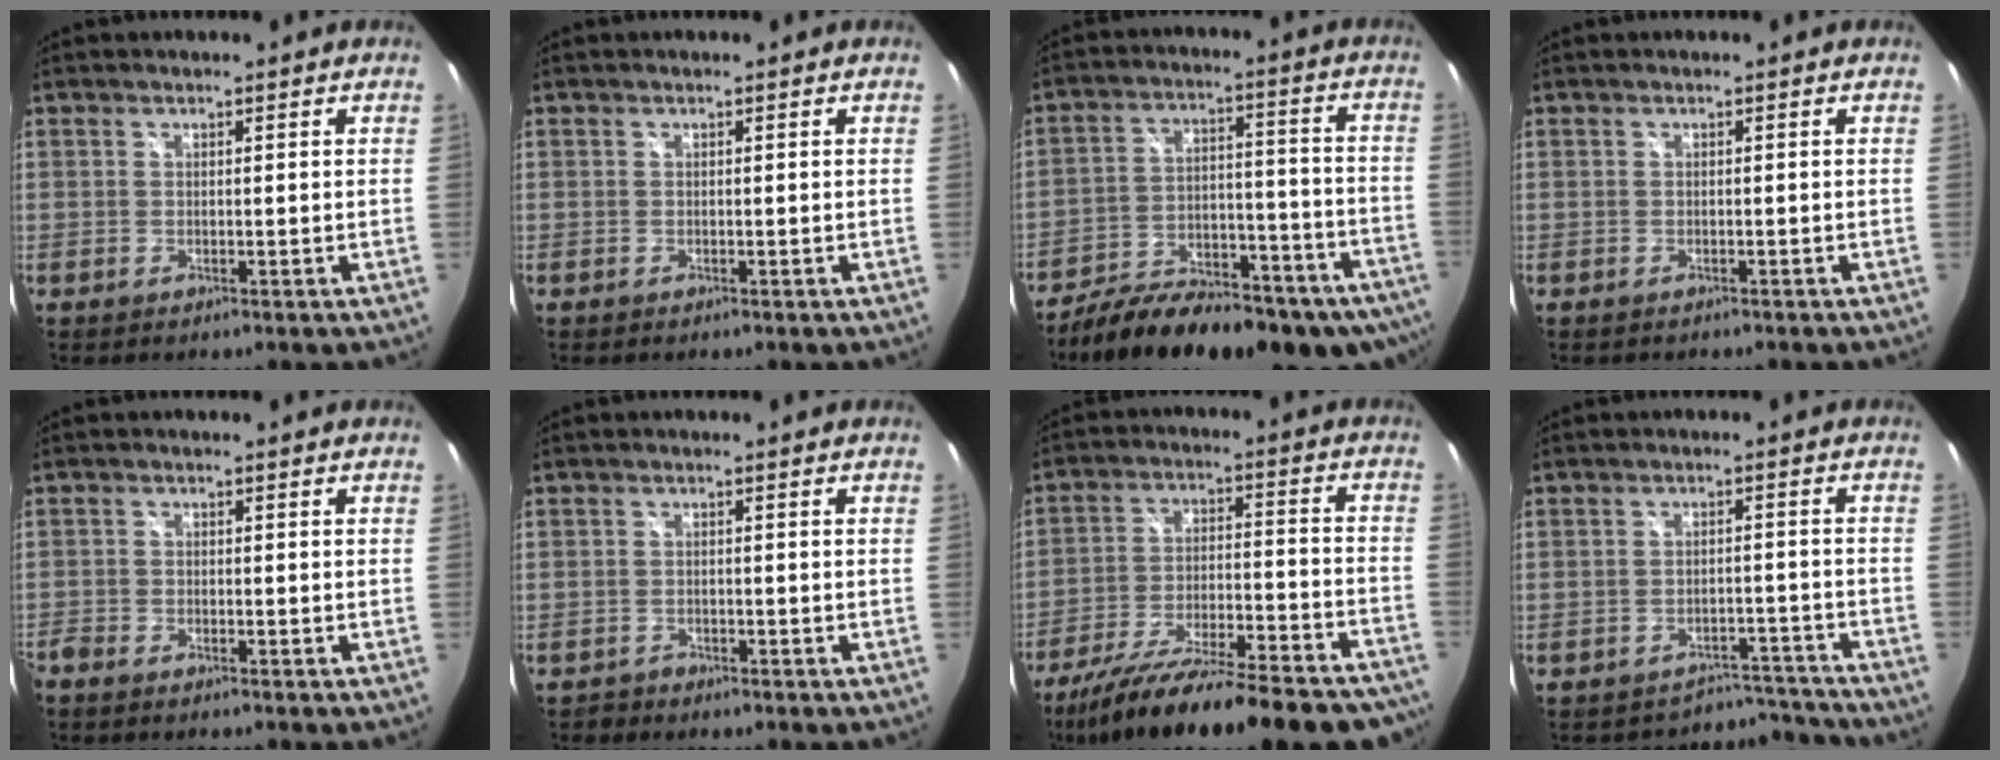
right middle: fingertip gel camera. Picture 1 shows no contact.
{"total": 0.0}
{"total": 25.8, "force": [-18.4, 10.0, 15.0], "torque": [-0.249, -0.028, -0.245]}
{"total": 0.6, "force": [-0.6, 0.2, 0.2], "torque": [-0.005, 0.000, -0.007]}
{"total": 2.8, "force": [-2.6, 0.8, 0.7], "torque": [-0.028, -0.011, -0.052]}
{"total": 1.5, "force": [-1.3, 0.8, -0.2], "torque": [-0.002, 0.002, -0.023]}
{"total": 29.6, "force": [-24.8, 6.0, 15.0], "torque": [-0.245, -0.052, -0.348]}
{"total": 6.1, "force": [-5.7, 1.5, -1.4], "torque": [0.031, 0.029, -0.077]}